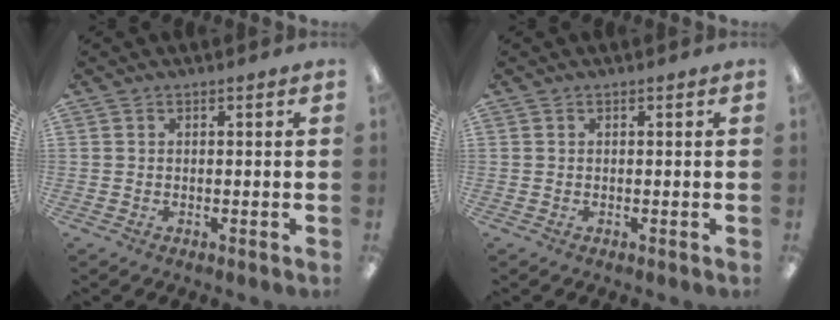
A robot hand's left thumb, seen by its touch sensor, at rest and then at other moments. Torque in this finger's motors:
{"motor_torque": [0.01, 0.01, -0.02, 0.02, 0.00]}